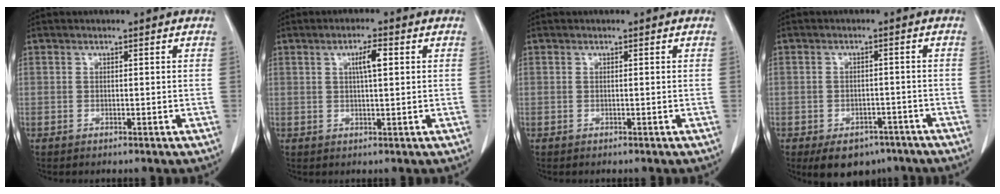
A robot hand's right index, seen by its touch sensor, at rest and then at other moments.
{"total": 3.5, "force": [1.0, 0.4, 3.3], "torque": [-0.059, 0.003, 0.016]}
{"total": 0.0}
{"total": 7.5, "force": [-5.2, 4.7, 2.8], "torque": [-0.030, 0.008, -0.067]}